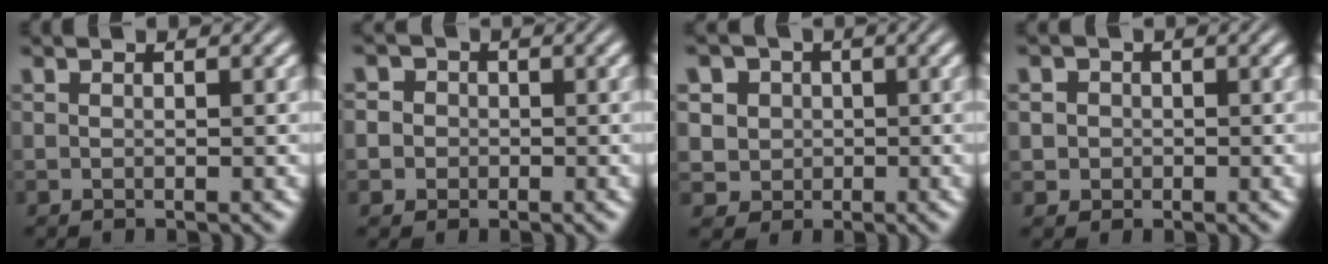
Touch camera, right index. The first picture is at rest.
{"total": 3.9, "force": [-0.4, 3.8, 0.9], "torque": [-0.021, -0.005, -0.015]}
{"total": 9.3, "force": [0.3, 8.7, 3.4], "torque": [-0.092, -0.035, 0.008]}
{"total": 3.4, "force": [-0.2, 3.2, 0.9], "torque": [-0.021, -0.007, -0.006]}